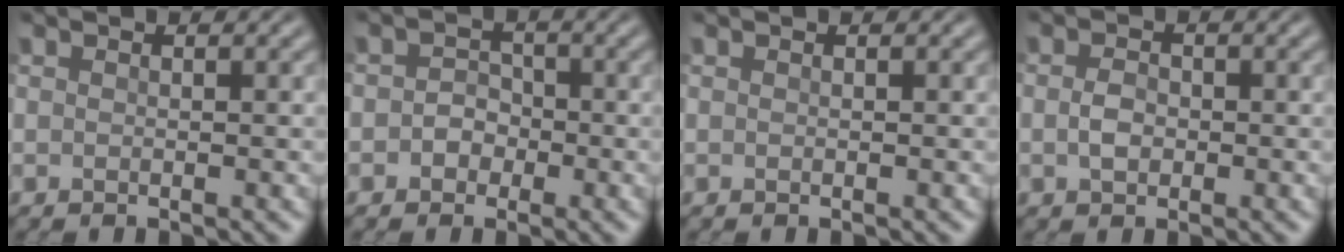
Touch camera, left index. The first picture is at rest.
{"total": 1.9, "force": [-0.6, 1.7, 0.7], "torque": [0.005, 0.003, -0.021]}
{"total": 0.0}
{"total": 1.9, "force": [-0.3, 1.4, 1.3], "torque": [-0.030, 0.001, -0.007]}